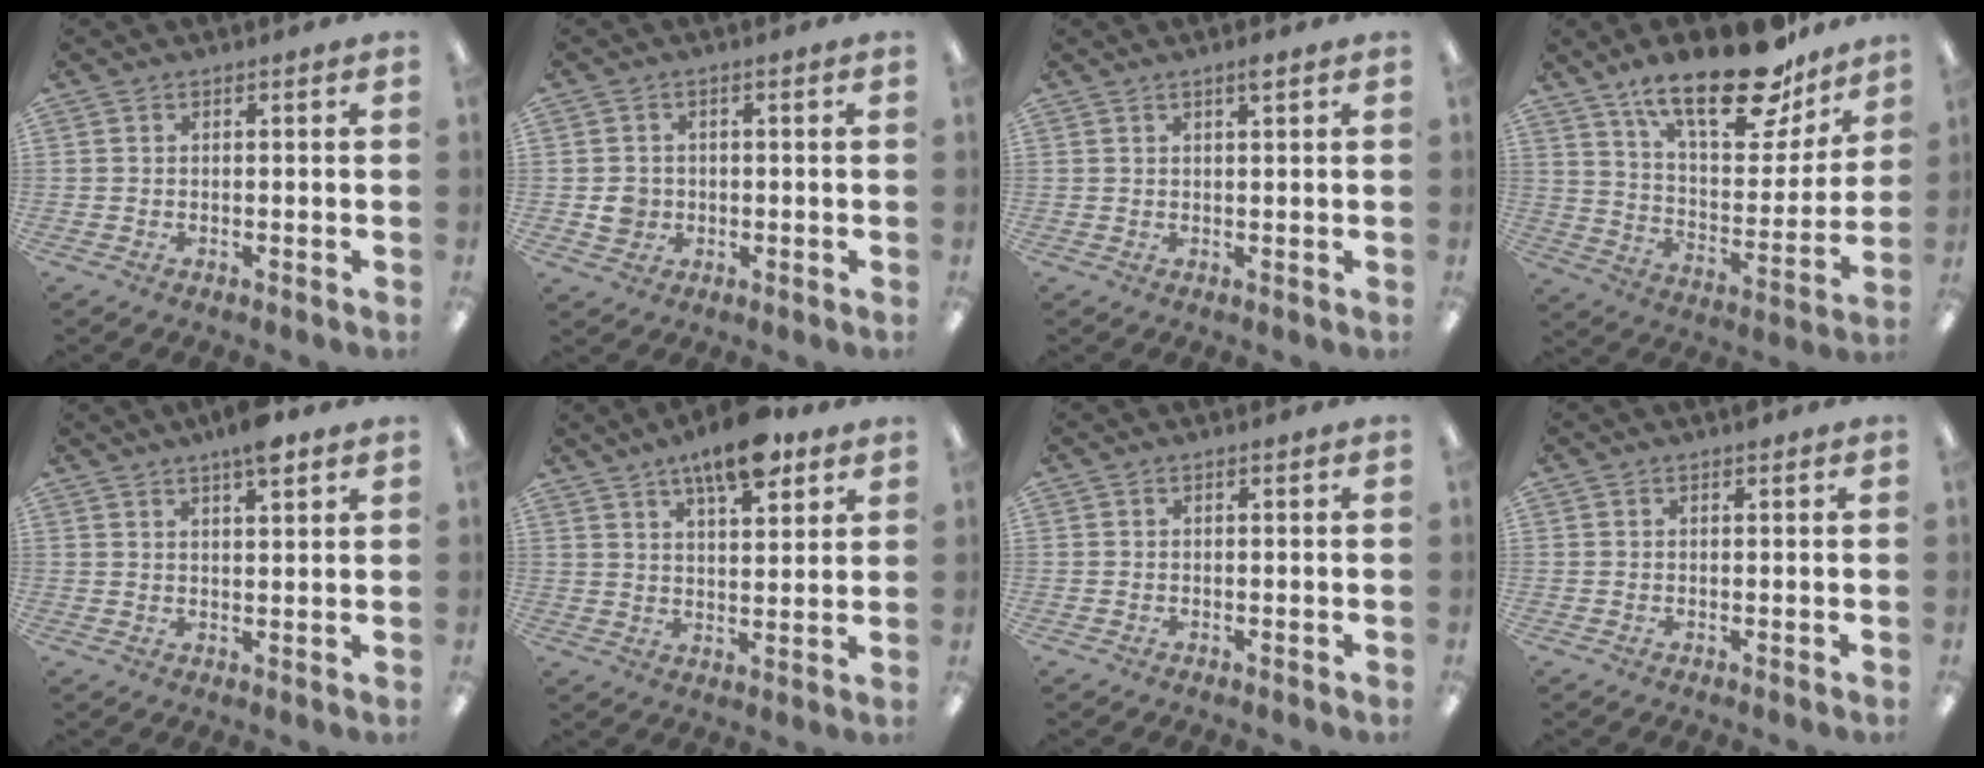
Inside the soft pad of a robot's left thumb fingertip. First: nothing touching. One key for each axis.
{"total": 3.4, "fx": -0.2, "fy": 3.3, "fz": 1.1, "tx": -0.005, "ty": -0.001, "tz": -0.008}
{"total": 2.0, "fx": 1.4, "fy": 0.2, "fz": 1.4, "tx": -0.023, "ty": -0.002, "tz": 0.022}
{"total": 23.8, "fx": 16.7, "fy": 9.1, "fz": 14.4, "tx": -0.221, "ty": -0.103, "tz": 0.283}
{"total": 6.0, "fx": 4.4, "fy": 1.1, "fz": 3.9, "tx": -0.064, "ty": -0.018, "tz": 0.071}
{"total": 11.2, "fx": 7.7, "fy": 3.8, "fz": 7.1, "tx": -0.104, "ty": -0.037, "tz": 0.130}
{"total": 0.0}
{"total": 0.6, "fx": 0.5, "fy": 0.2, "fz": 0.2, "tx": 0.002, "ty": -0.001, "tz": 0.007}